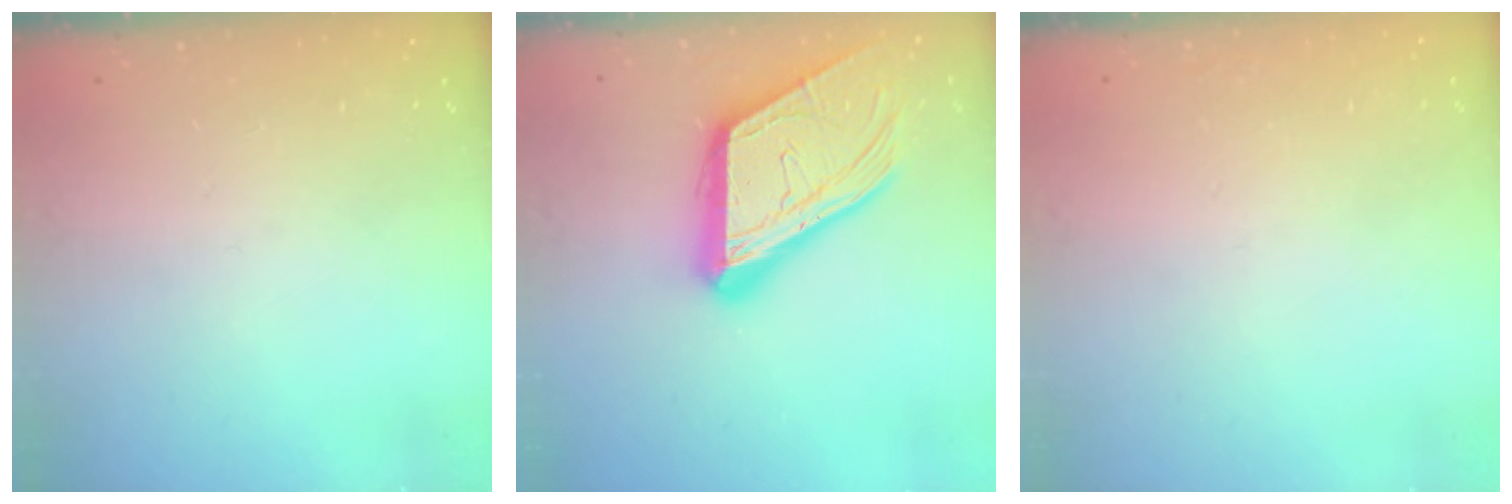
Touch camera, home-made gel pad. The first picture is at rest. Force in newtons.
{"total": 21.5, "press": 21.4, "slide": 2.5}
{"total": 0.8, "press": 0.8, "slide": 0.1}